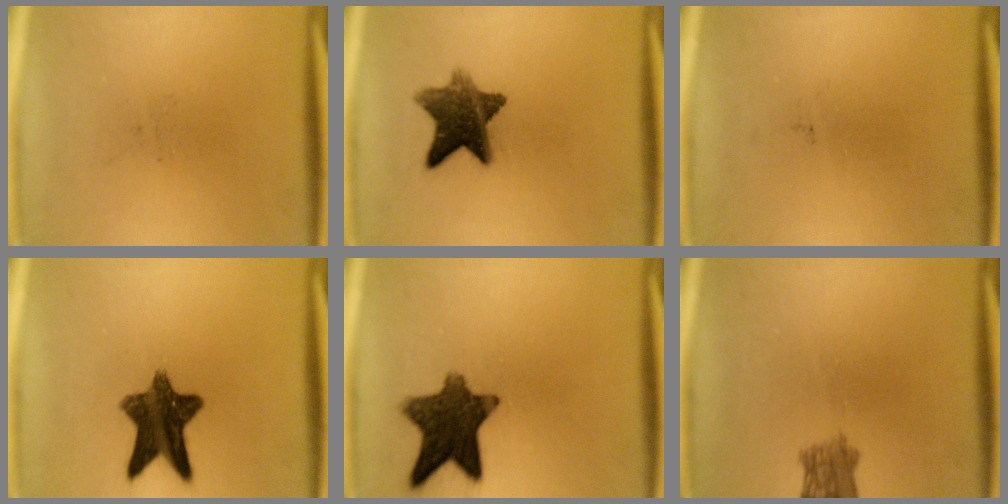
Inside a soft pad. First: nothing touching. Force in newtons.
{"total": 9.7}
{"total": 0.0}
{"total": 10.9}
{"total": 11.5}
{"total": 3.5}